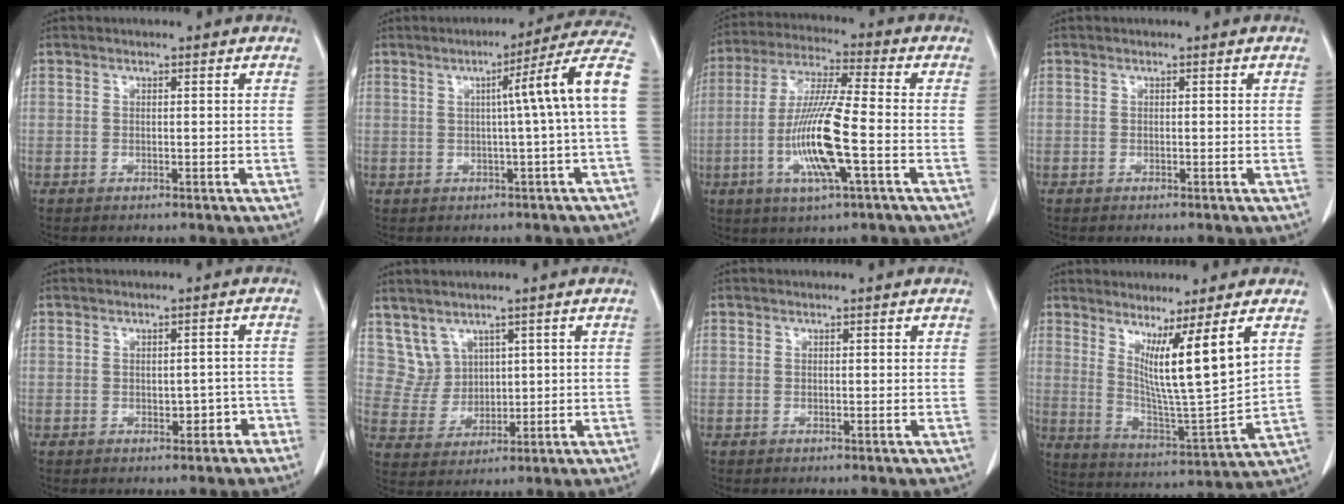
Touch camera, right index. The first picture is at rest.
{"total": 10.8, "force": [0.9, -1.6, 10.6], "torque": [-0.128, 0.024, 0.004]}
{"total": 13.1, "force": [-3.3, 0.7, 12.7], "torque": [-0.252, -0.010, -0.063]}
{"total": 0.0}
{"total": 2.4, "force": [-1.1, 1.4, 1.5], "torque": [-0.019, 0.011, -0.008]}
{"total": 5.0, "force": [3.2, 3.9, 0.1], "torque": [-0.009, 0.013, 0.076]}
{"total": 0.0}
{"total": 11.2, "force": [5.1, -1.3, 9.9], "torque": [-0.177, -0.039, 0.098]}